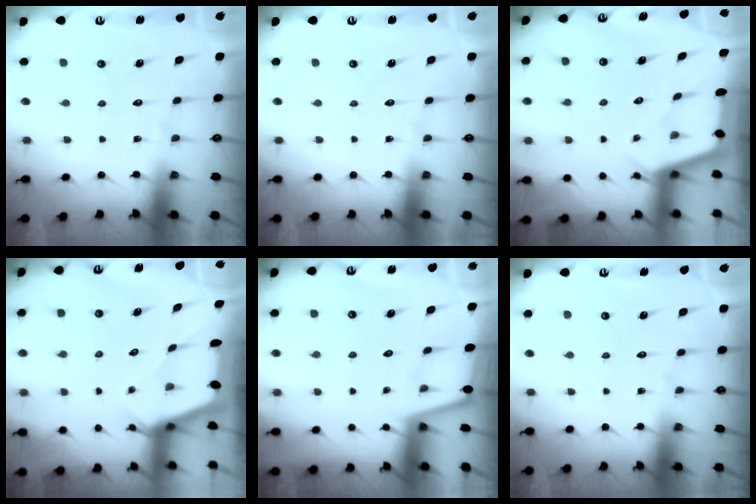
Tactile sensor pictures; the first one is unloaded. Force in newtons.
{"total": 0.0}
{"total": 2.6, "press": 2.5, "slide": 0.3}
{"total": 2.5, "press": 2.4, "slide": 0.3}
{"total": 0.9, "press": 0.9, "slide": 0.2}
{"total": 0.0}